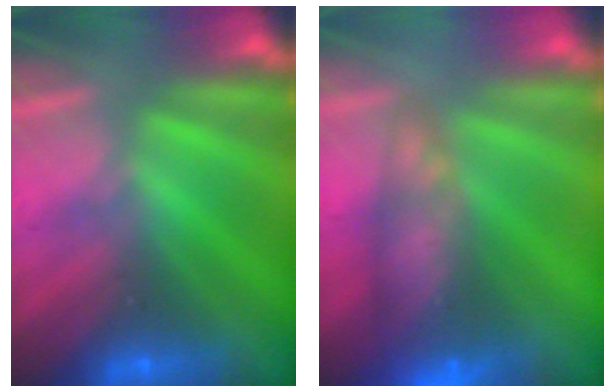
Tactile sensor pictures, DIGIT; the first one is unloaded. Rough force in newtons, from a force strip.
{"total": 6.9}